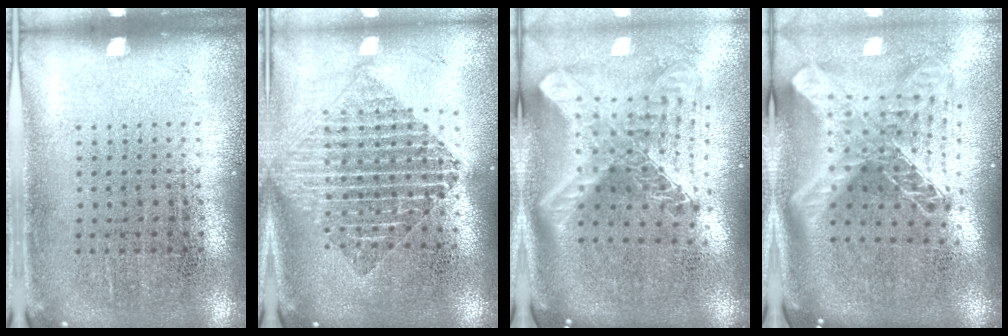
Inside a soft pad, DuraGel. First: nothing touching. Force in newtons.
{"total": 1.9, "press": 1.6, "slide": 1.1}
{"total": 3.0, "press": 2.1, "slide": 2.2}
{"total": 2.9, "press": 2.0, "slide": 2.1}